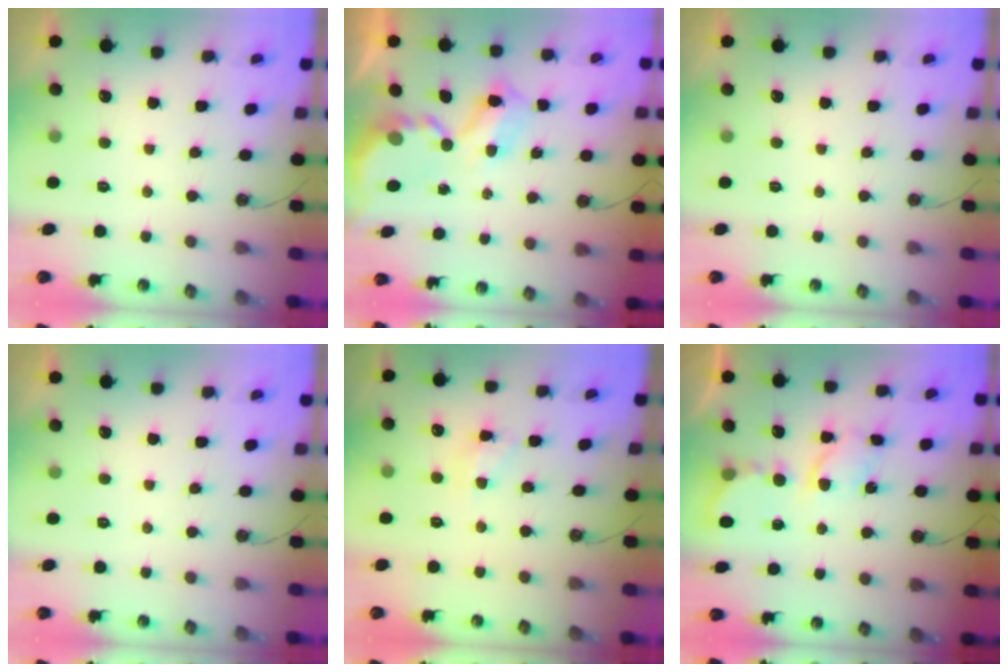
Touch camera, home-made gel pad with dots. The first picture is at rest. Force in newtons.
{"total": 5.6, "press": 5.5, "slide": 0.4}
{"total": 0.0}
{"total": 0.0}
{"total": 4.6, "press": 4.6, "slide": 0.3}
{"total": 6.5, "press": 6.5, "slide": 0.3}